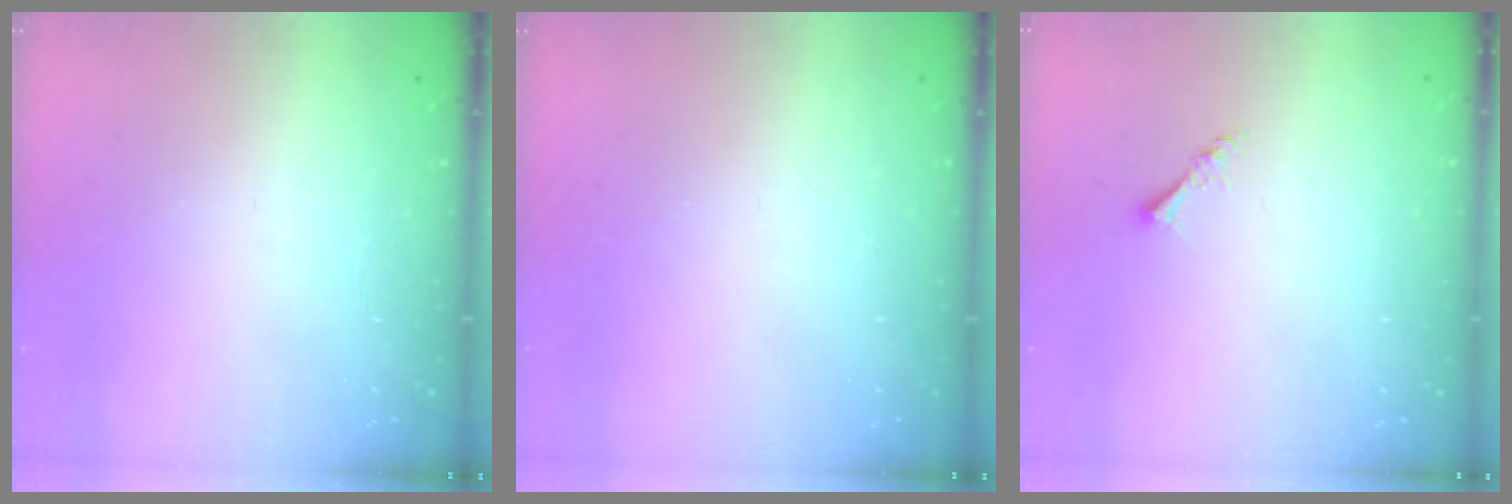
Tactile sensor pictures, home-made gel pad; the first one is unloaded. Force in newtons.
{"total": 0.0}
{"total": 1.6, "press": 1.6, "slide": 0.3}